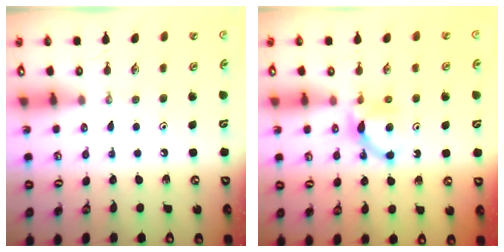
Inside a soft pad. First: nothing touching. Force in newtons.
{"total": 5.9, "press": 5.8, "slide": 0.8}